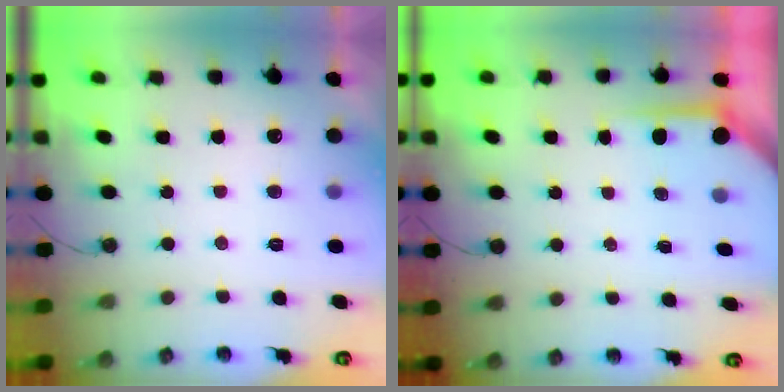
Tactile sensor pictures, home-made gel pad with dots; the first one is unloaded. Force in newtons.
{"total": 3.7, "press": 3.7, "slide": 0.5}